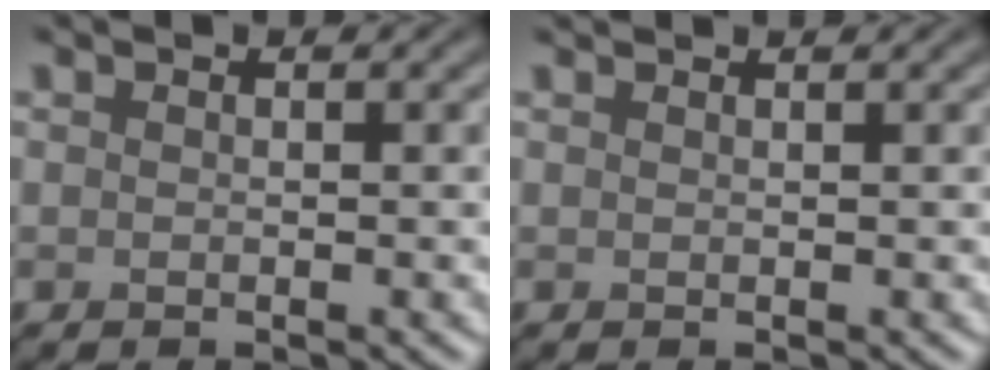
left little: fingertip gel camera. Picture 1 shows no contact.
{"total": 1.2, "force": [1.1, 0.1, 0.3], "torque": [-0.007, -0.003, 0.009]}